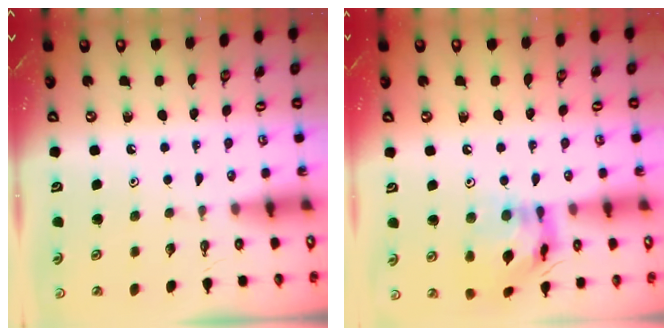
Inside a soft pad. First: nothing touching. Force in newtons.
{"total": 15.6, "press": 15.5, "slide": 1.5}